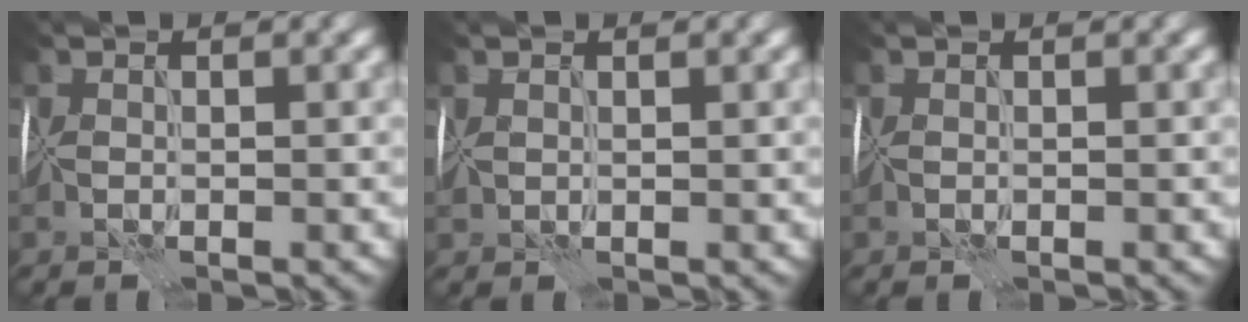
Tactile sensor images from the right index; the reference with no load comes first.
{"total": 1.0, "force": [0.7, 0.5, 0.5], "torque": [-0.010, 0.004, 0.014]}
{"total": 0.0}